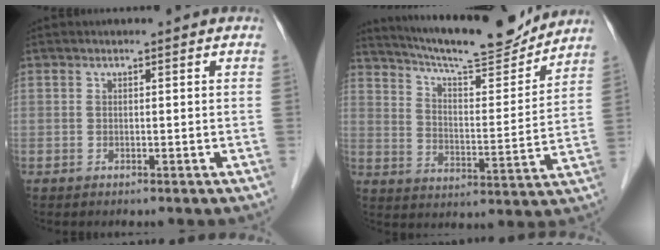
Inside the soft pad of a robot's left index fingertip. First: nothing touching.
{"total": 17.4, "force": [16.1, 1.6, 6.5], "torque": [-0.112, -0.008, 0.241]}